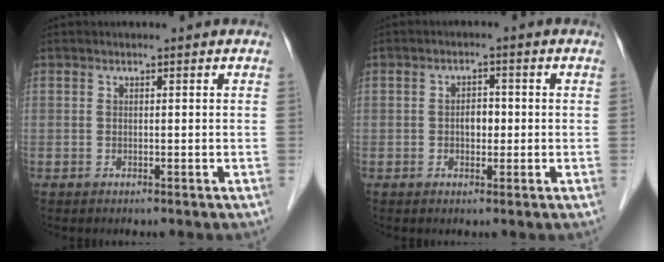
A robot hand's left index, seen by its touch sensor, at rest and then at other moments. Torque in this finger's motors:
{"motor_torque": [0.51, 0.50, 0.02, 0.01]}